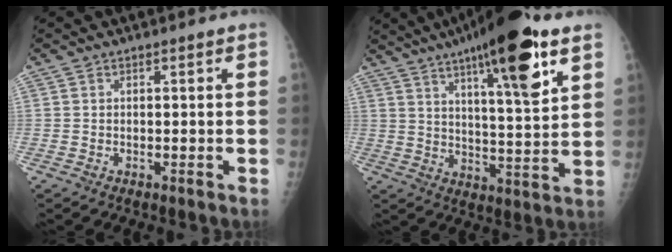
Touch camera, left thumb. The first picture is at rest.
{"total": 19.6, "force": [10.8, 4.1, 15.9], "torque": [-0.228, -0.037, 0.166]}